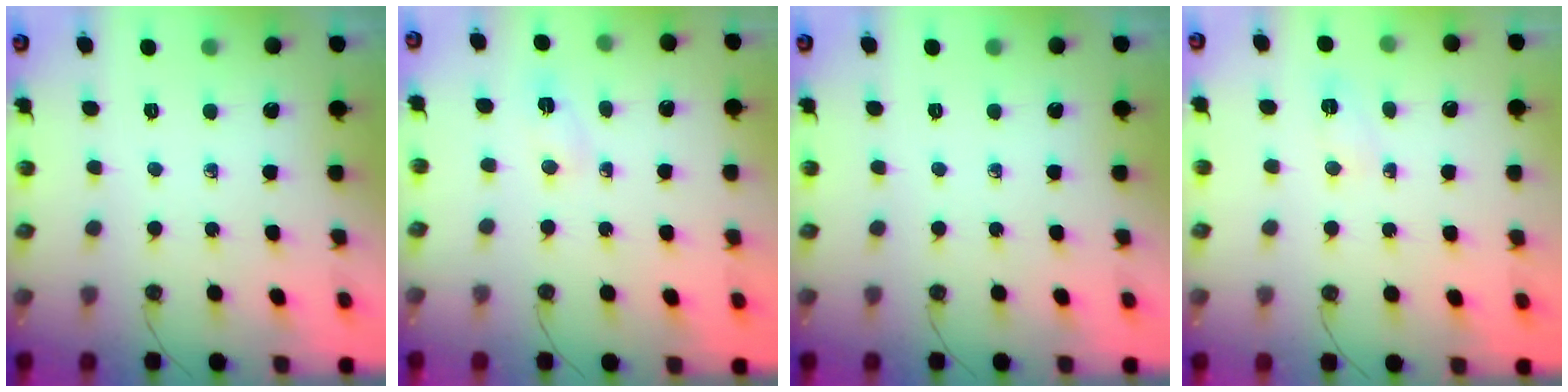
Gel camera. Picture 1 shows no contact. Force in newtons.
{"total": 2.2, "press": 2.2, "slide": 0.2}
{"total": 0.0}
{"total": 3.6, "press": 3.4, "slide": 1.2}